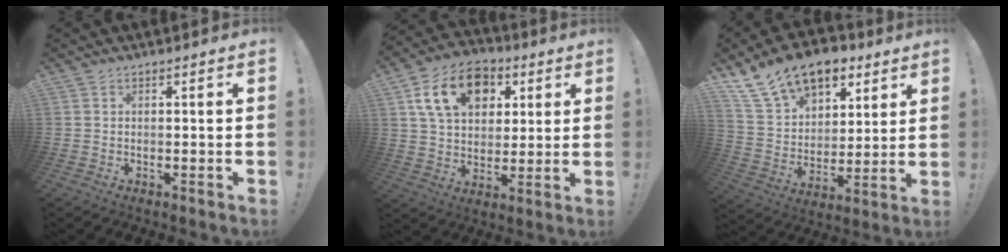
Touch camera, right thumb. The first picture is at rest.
{"total": 16.7, "force": [6.5, 11.9, 9.7], "torque": [-0.146, -0.017, 0.124]}
{"total": 17.7, "force": [11.4, 10.9, 8.0], "torque": [-0.137, -0.065, 0.220]}